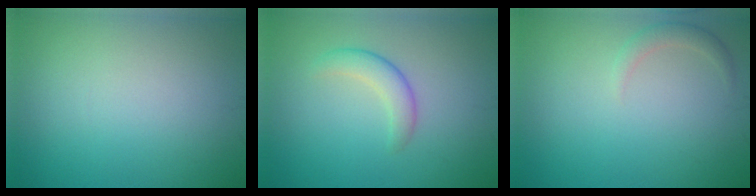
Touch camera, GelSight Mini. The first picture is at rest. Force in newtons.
{"total": 2.3, "press": 2.3, "slide": 0.1}
{"total": 1.3, "press": 1.3, "slide": 0.1}